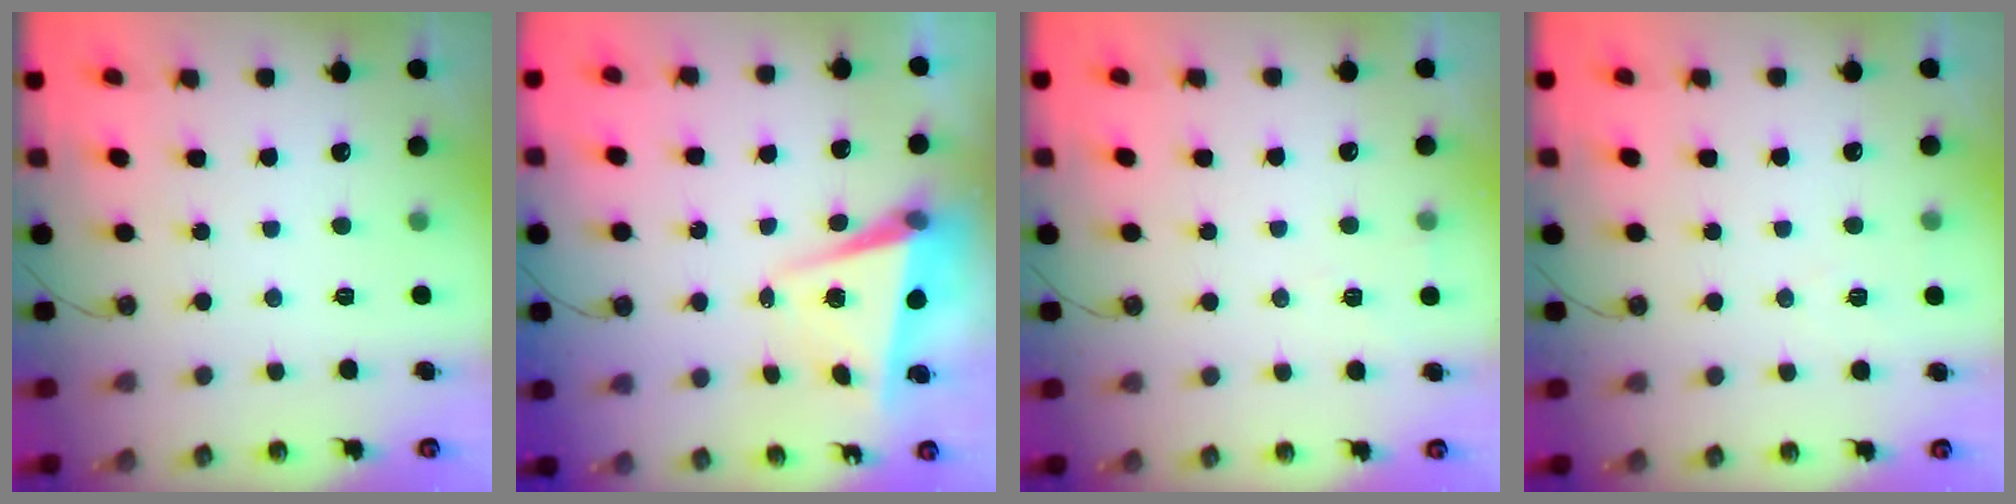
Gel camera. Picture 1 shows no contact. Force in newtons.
{"total": 5.2, "press": 5.2, "slide": 0.6}
{"total": 5.2, "press": 3.2, "slide": 4.1}
{"total": 5.6, "press": 3.5, "slide": 4.3}